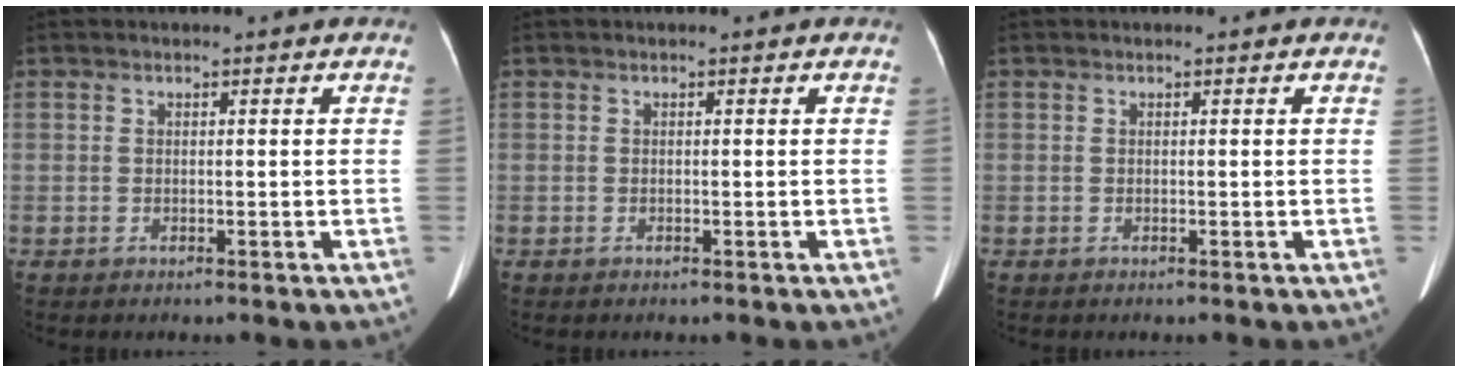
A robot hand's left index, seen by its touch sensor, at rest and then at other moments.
{"total": 0.0}
{"total": 0.0}